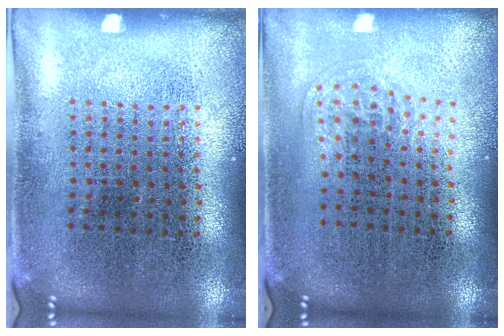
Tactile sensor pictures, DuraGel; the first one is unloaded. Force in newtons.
{"total": 1.0, "press": 0.7, "slide": 0.7}